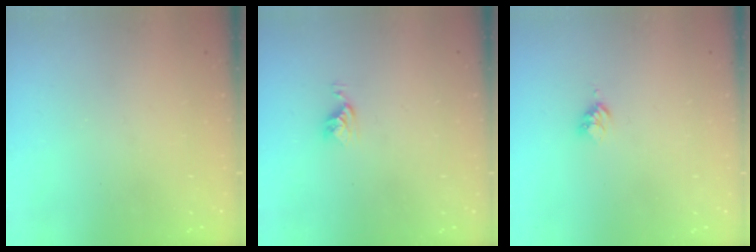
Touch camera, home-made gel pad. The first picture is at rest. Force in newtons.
{"total": 5.2, "press": 5.2, "slide": 0.6}
{"total": 3.0, "press": 2.9, "slide": 0.4}